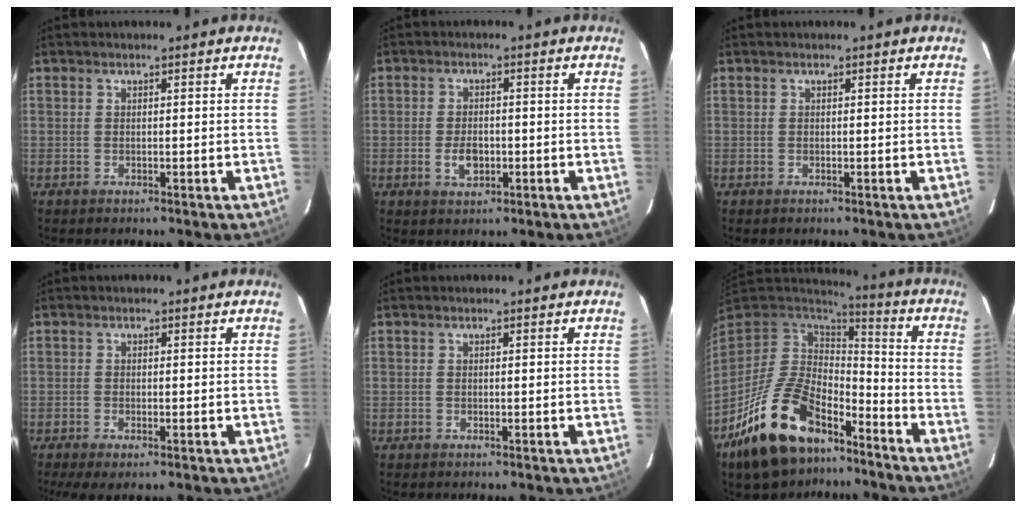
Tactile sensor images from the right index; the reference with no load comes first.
{"total": 4.3, "force": [-1.2, 2.6, 3.2], "torque": [-0.062, -0.001, -0.018]}
{"total": 0.0}
{"total": 3.7, "force": [-2.1, 1.0, 2.9], "torque": [-0.062, -0.014, -0.035]}
{"total": 0.0}
{"total": 21.4, "force": [-13.5, 10.9, 12.5], "torque": [-0.256, -0.009, -0.219]}